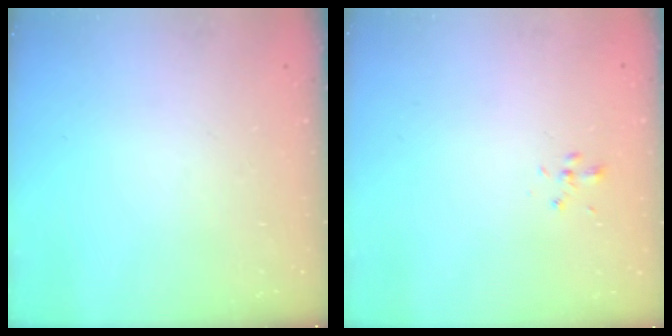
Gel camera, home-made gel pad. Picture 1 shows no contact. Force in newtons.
{"total": 1.8, "press": 1.6, "slide": 0.8}